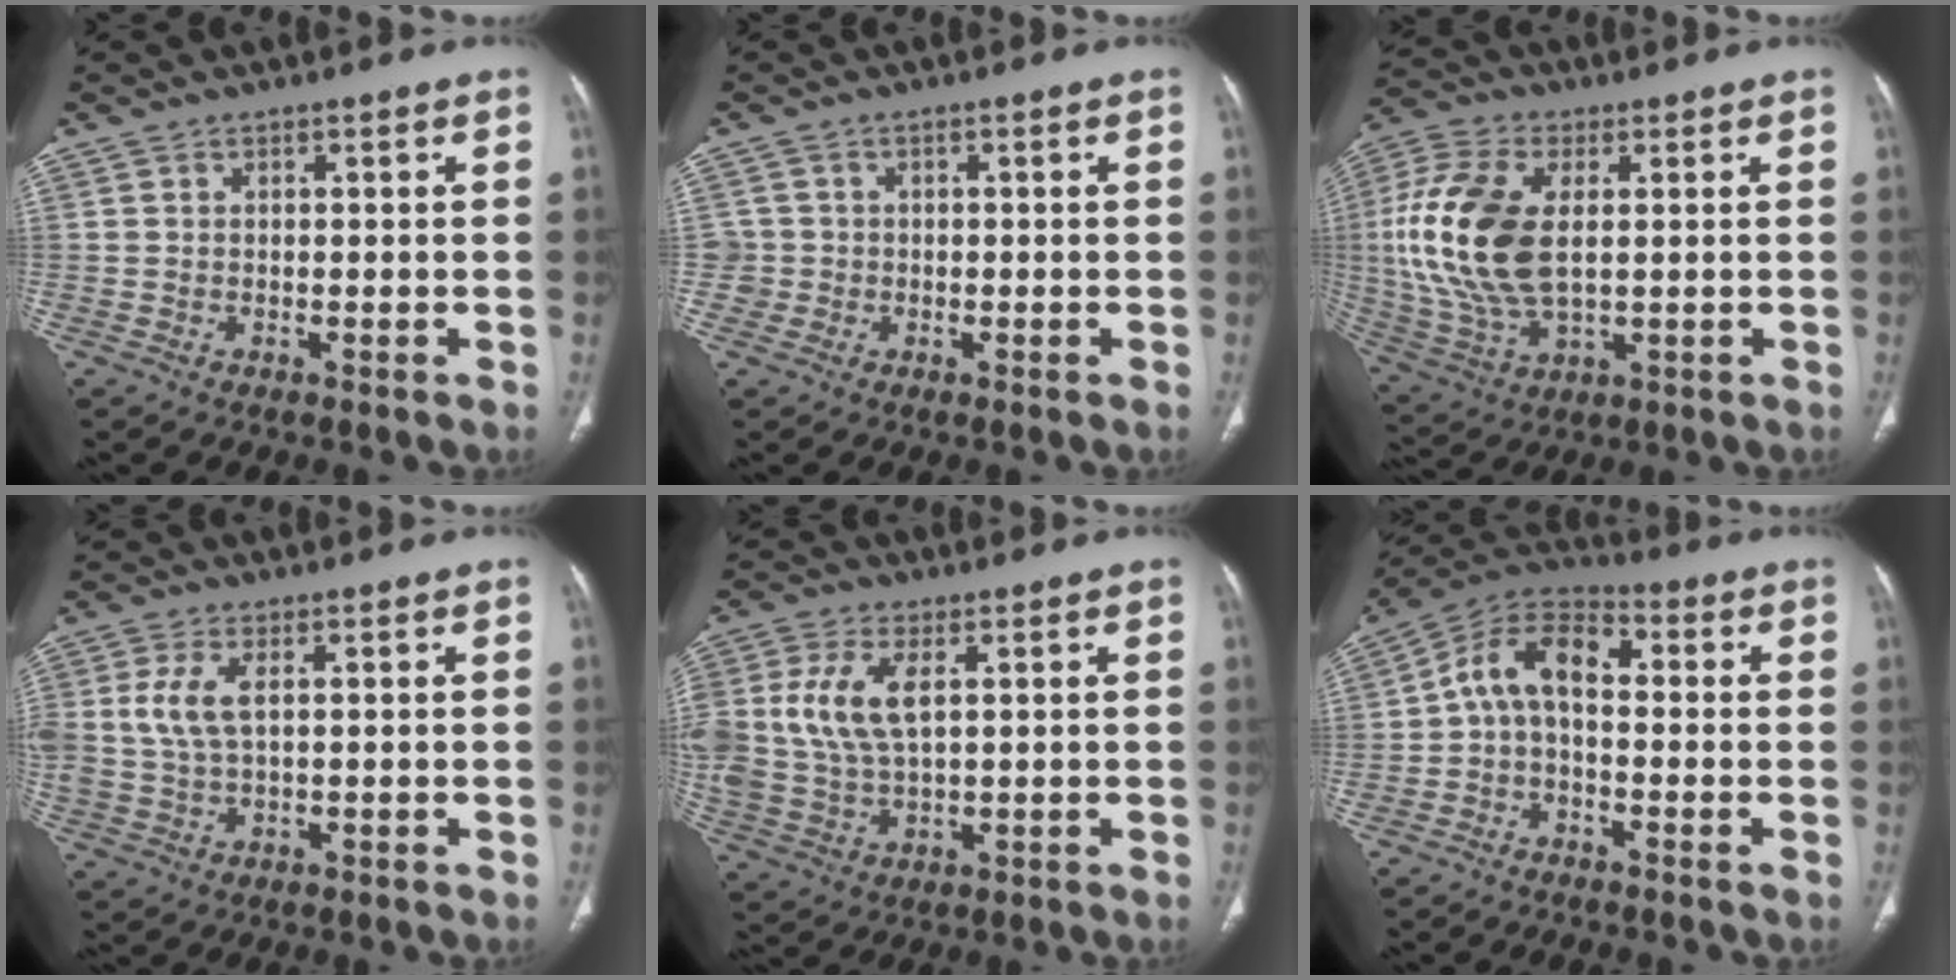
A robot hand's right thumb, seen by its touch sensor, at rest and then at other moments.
{"total": 2.5, "force": [-0.4, 2.5, -0.2], "torque": [0.022, 0.009, -0.010]}
{"total": 18.3, "force": [1.9, 10.1, 15.1], "torque": [-0.335, -0.003, 0.040]}
{"total": 6.7, "force": [1.3, 3.4, 5.6], "torque": [-0.135, 0.003, 0.028]}
{"total": 11.8, "force": [2.6, 6.5, 9.5], "torque": [-0.213, 0.001, 0.054]}
{"total": 9.8, "force": [-0.2, 5.8, 7.9], "torque": [-0.129, 0.039, -0.018]}